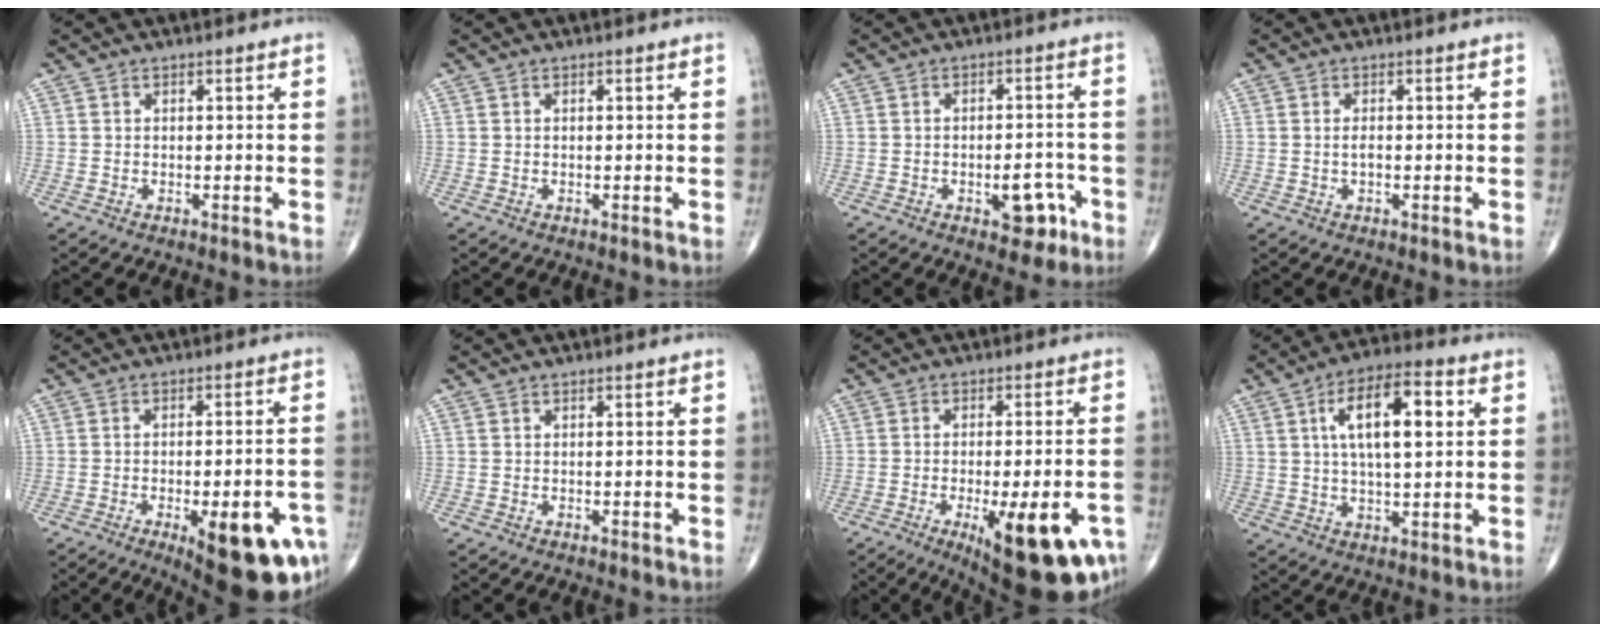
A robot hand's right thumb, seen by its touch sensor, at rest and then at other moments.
{"total": 0.0}
{"total": 6.4, "force": [-2.8, 3.4, 4.7], "torque": [-0.042, 0.022, -0.033]}
{"total": 1.3, "force": [-0.1, 0.6, 1.2], "torque": [-0.023, -0.001, -0.001]}
{"total": 18.1, "force": [-7.7, 6.1, 15.1], "torque": [-0.143, 0.018, -0.087]}
{"total": 0.0}
{"total": 18.8, "force": [-7.9, 5.9, 16.0], "torque": [-0.171, 0.003, -0.096]}
{"total": 13.1, "force": [3.4, 5.1, 11.6], "torque": [-0.184, 0.010, 0.051]}